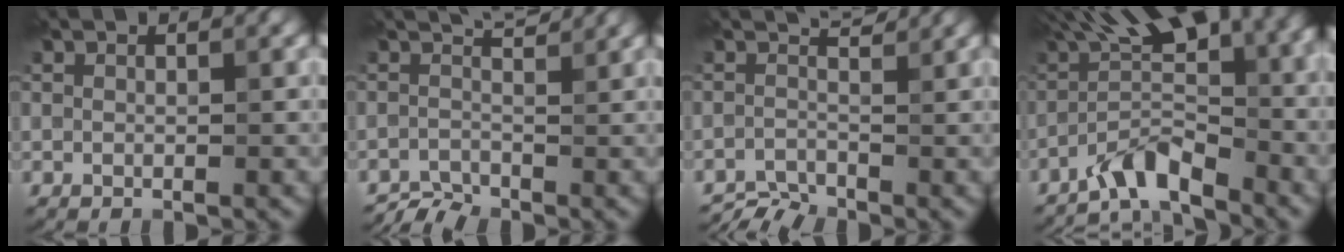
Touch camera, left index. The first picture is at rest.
{"total": 1.7, "force": [-1.2, 0.5, 1.1], "torque": [-0.024, 0.007, -0.028]}
{"total": 2.4, "force": [-2.0, 0.7, 1.2], "torque": [-0.026, 0.004, -0.045]}
{"total": 7.8, "force": [-4.2, 2.0, 6.2], "torque": [-0.099, 0.022, -0.091]}